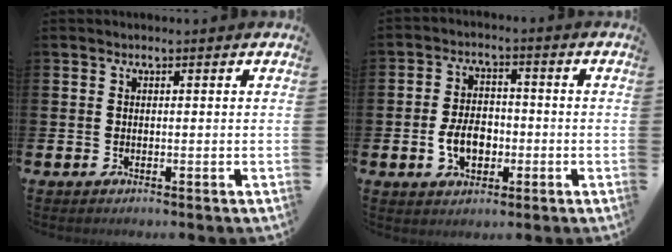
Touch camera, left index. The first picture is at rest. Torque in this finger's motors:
{"motor_torque": [0.86, 0.15, 0.39, 0.07]}